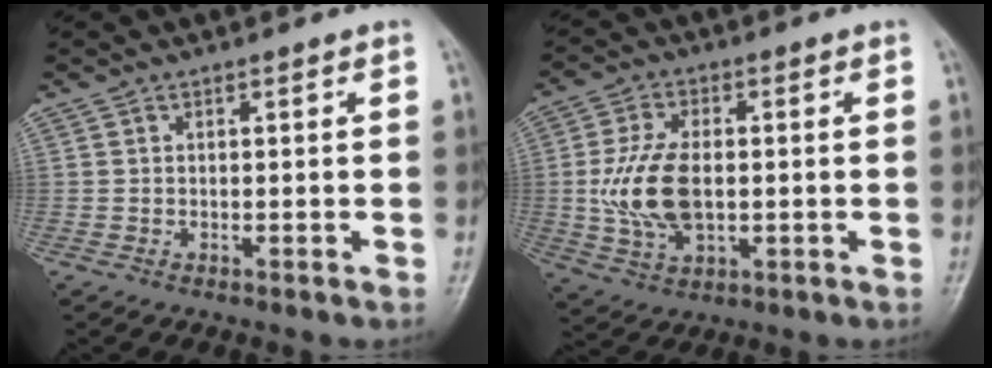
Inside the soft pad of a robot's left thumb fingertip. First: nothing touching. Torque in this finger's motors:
{"motor_torque": [2.21, 2.24, 1.72, -0.52, 0.46]}